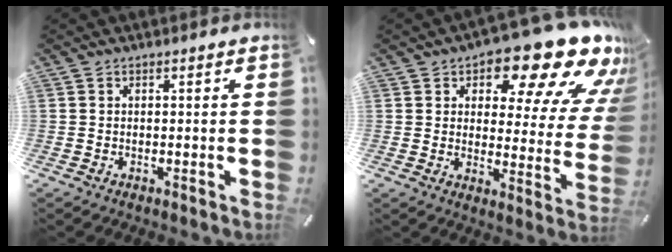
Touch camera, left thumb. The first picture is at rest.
{"total": 19.0, "force": [13.4, 7.6, 11.2], "torque": [-0.150, -0.099, 0.219]}